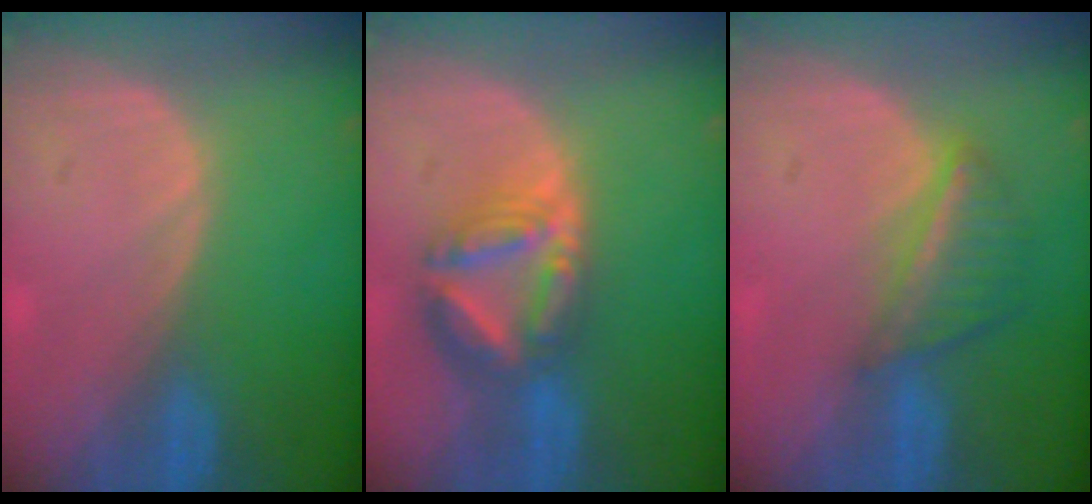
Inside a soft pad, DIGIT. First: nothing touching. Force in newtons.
{"total": 8.2, "press": 7.1, "slide": 4.1}
{"total": 5.6, "press": 5.1, "slide": 2.3}